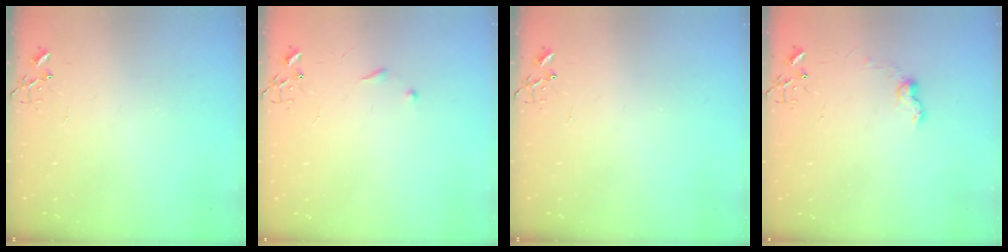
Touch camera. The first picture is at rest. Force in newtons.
{"total": 6.0, "press": 6.0, "slide": 0.6}
{"total": 0.0}
{"total": 7.8, "press": 7.8, "slide": 0.8}